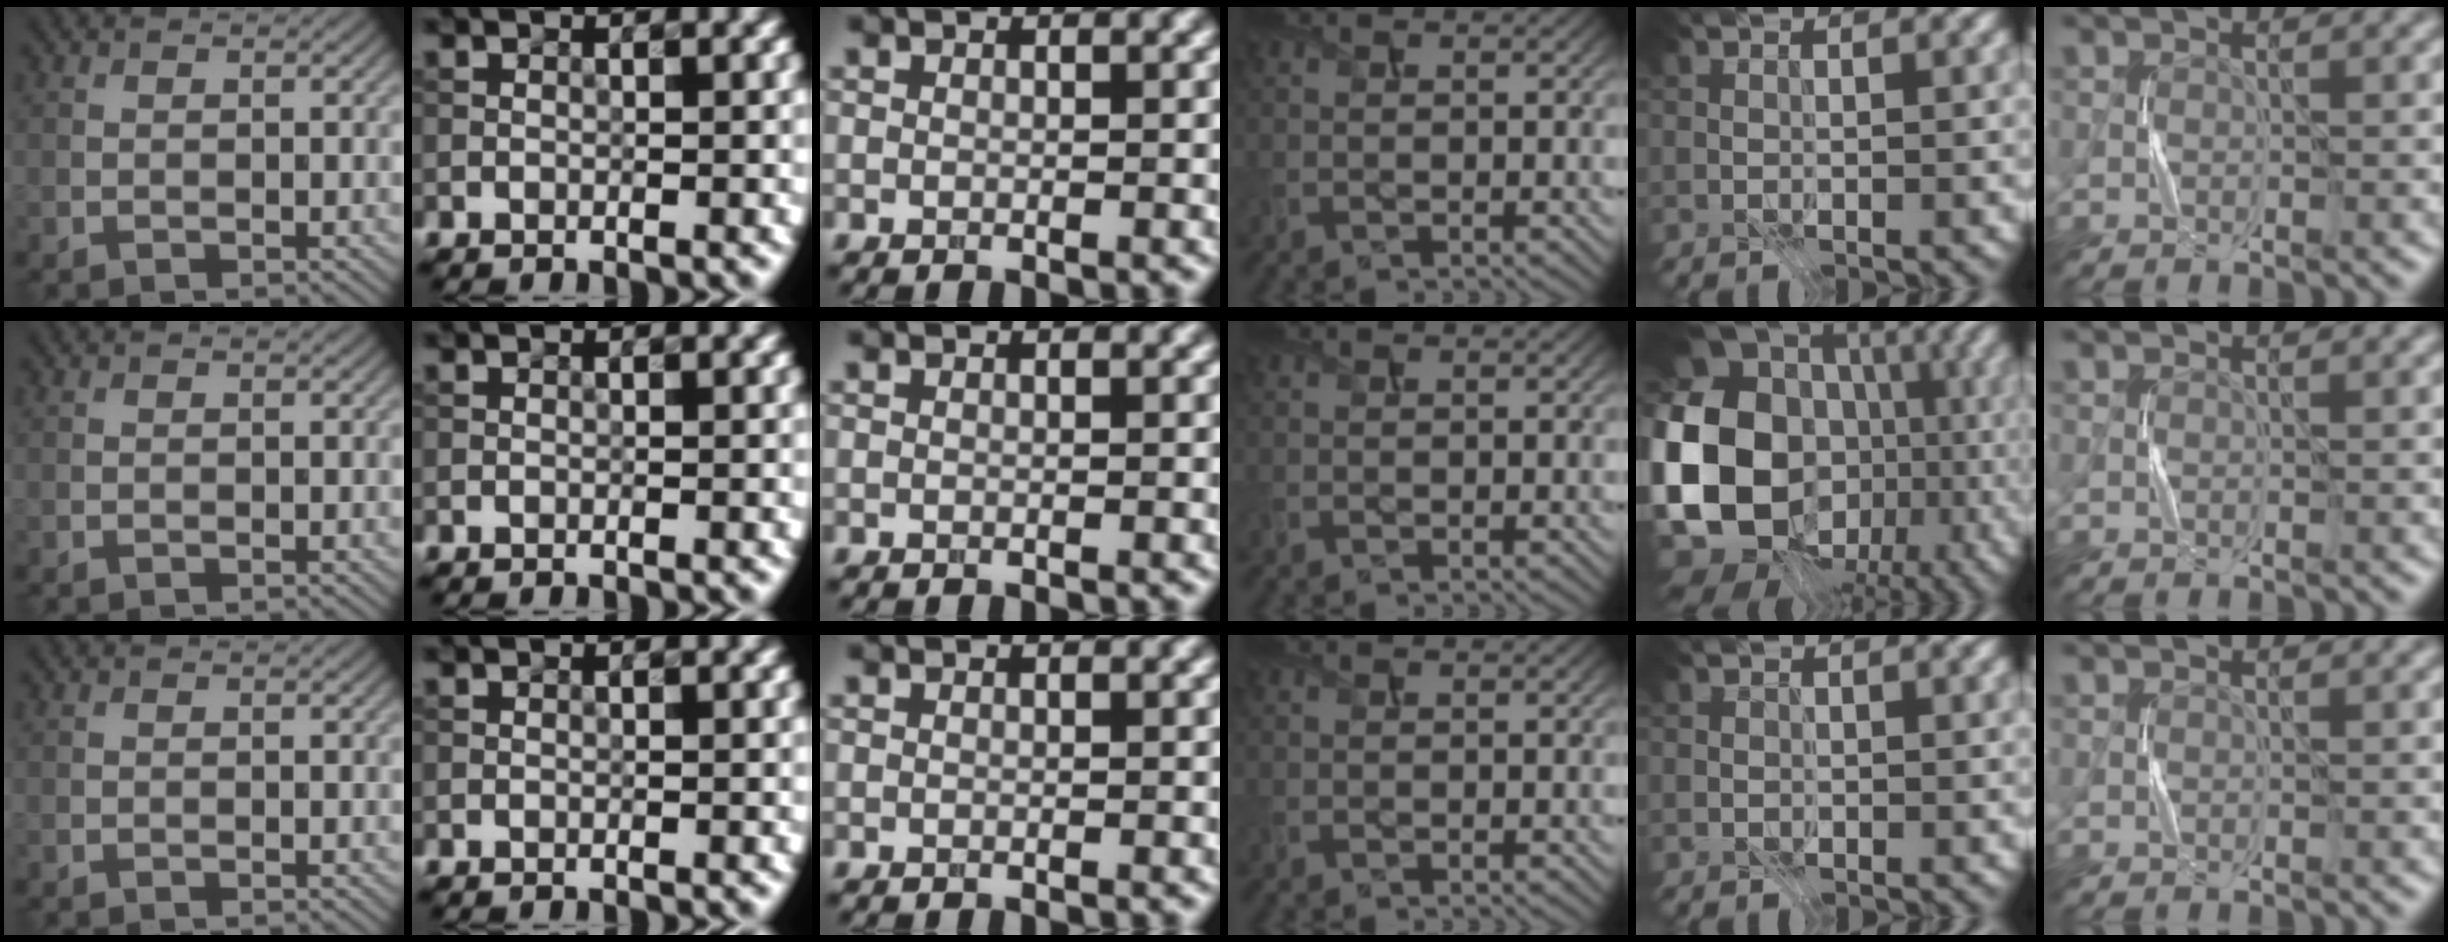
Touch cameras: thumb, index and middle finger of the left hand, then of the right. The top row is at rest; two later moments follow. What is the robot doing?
{"motion": "press", "object": "sticker"}